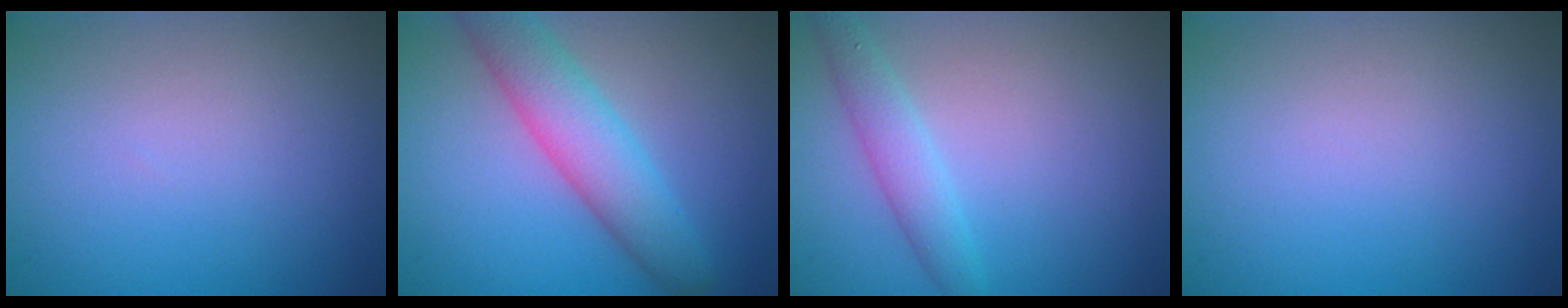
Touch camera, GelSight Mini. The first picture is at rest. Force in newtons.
{"total": 5.6, "press": 5.6, "slide": 0.2}
{"total": 2.5, "press": 2.5, "slide": 0.0}
{"total": 0.0}